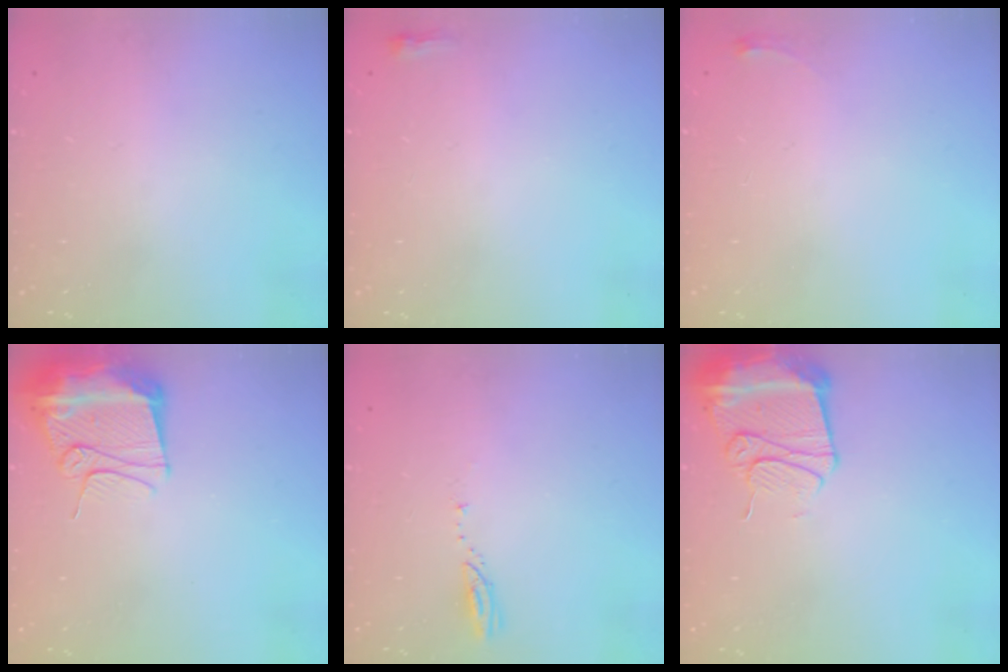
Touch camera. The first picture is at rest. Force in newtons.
{"total": 2.2, "press": 2.2, "slide": 0.6}
{"total": 2.8, "press": 2.8, "slide": 0.4}
{"total": 13.4, "press": 13.4, "slide": 1.3}
{"total": 3.0, "press": 3.0, "slide": 0.1}
{"total": 13.2, "press": 13.2, "slide": 1.4}